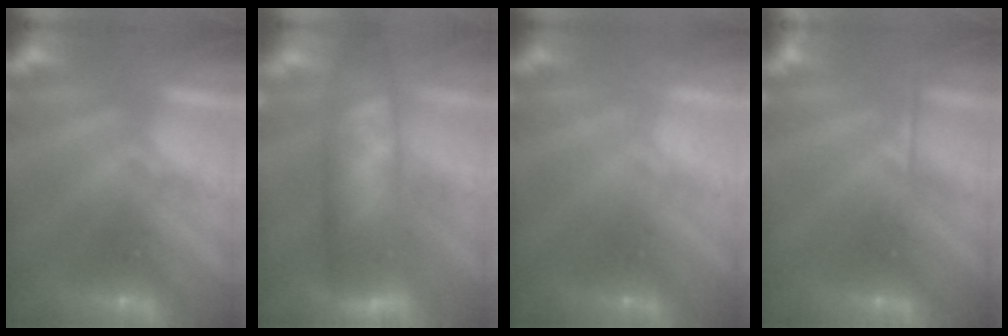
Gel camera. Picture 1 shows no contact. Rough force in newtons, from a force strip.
{"total": 10.5}
{"total": 1.2}
{"total": 2.8}